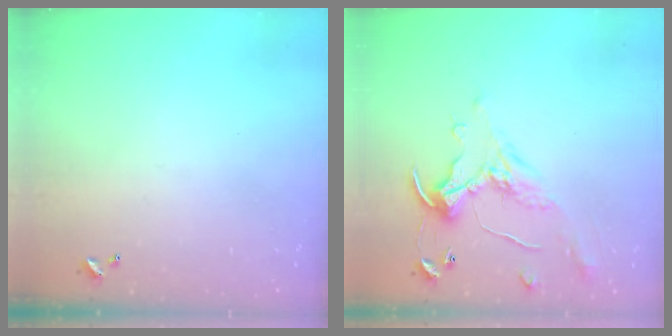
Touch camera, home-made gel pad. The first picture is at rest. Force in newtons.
{"total": 1.1, "press": 0.8, "slide": 0.9}